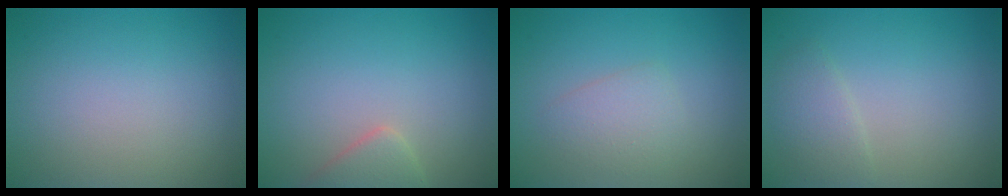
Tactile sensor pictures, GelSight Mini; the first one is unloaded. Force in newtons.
{"total": 2.1, "press": 2.1, "slide": 0.2}
{"total": 2.1, "press": 2.1, "slide": 0.1}
{"total": 1.9, "press": 1.9, "slide": 0.1}